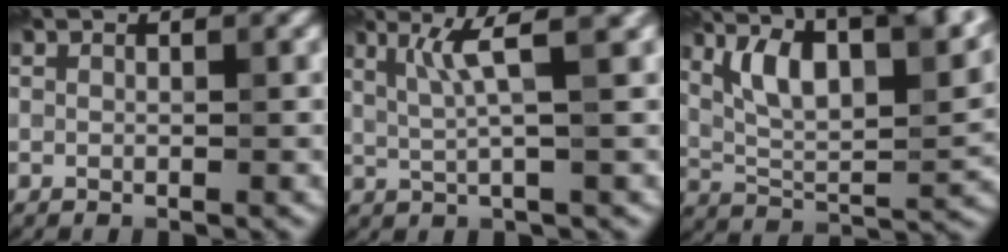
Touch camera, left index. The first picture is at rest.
{"total": 3.6, "force": [0.8, 0.1, 3.5], "torque": [-0.075, 0.005, 0.029]}
{"total": 11.7, "force": [6.2, 4.1, 9.0], "torque": [-0.143, 0.015, 0.101]}